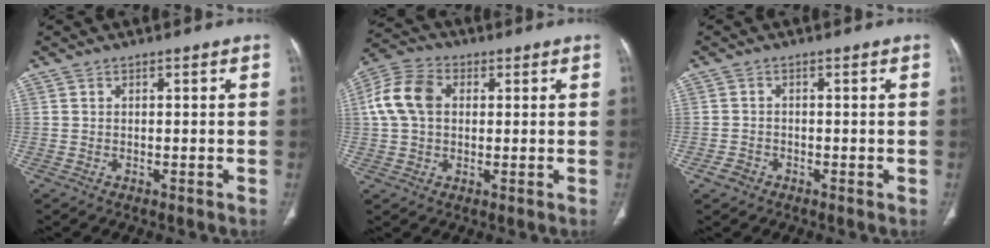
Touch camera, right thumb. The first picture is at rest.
{"total": 10.0, "force": [1.7, 7.2, 6.7], "torque": [-0.137, 0.023, 0.027]}
{"total": 1.9, "force": [-1.1, 1.5, 0.6], "torque": [-0.008, 0.005, -0.020]}